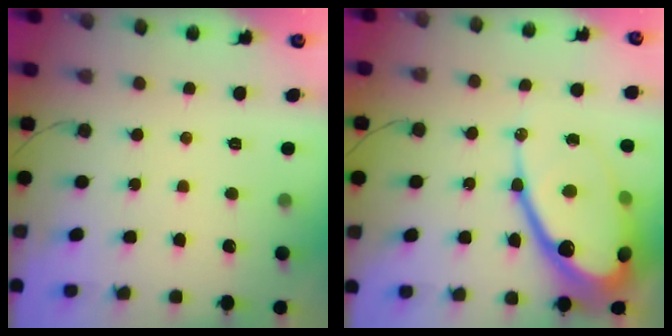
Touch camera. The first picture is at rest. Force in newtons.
{"total": 25.5, "press": 25.4, "slide": 2.3}